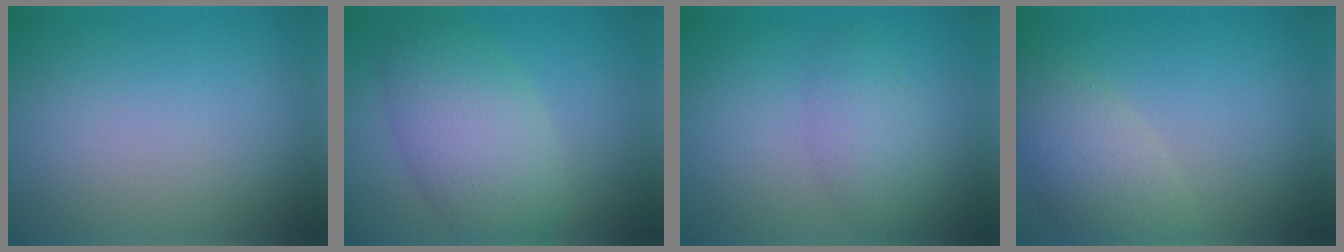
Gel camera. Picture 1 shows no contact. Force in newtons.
{"total": 6.5, "press": 6.5, "slide": 0.3}
{"total": 2.7, "press": 2.7, "slide": 0.0}
{"total": 4.8, "press": 4.8, "slide": 0.5}